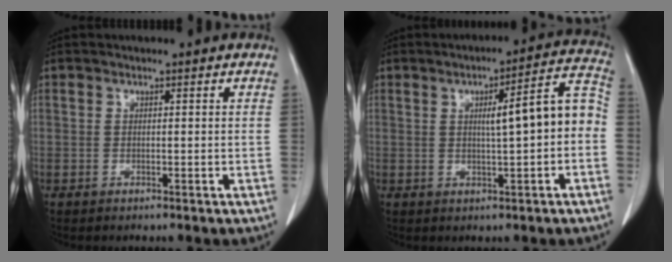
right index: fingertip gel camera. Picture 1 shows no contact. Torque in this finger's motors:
{"motor_torque": [1.10, -0.09, 0.56, 0.08]}